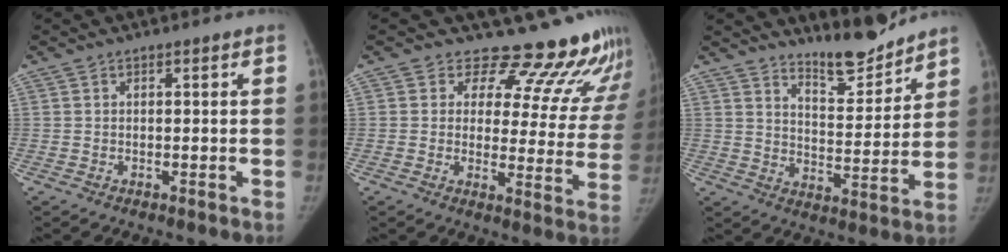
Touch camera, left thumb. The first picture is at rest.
{"total": 18.2, "force": [16.4, 6.7, 4.0], "torque": [0.014, -0.130, 0.179]}
{"total": 9.6, "force": [8.9, 2.0, 3.0], "torque": [-0.022, -0.074, 0.153]}